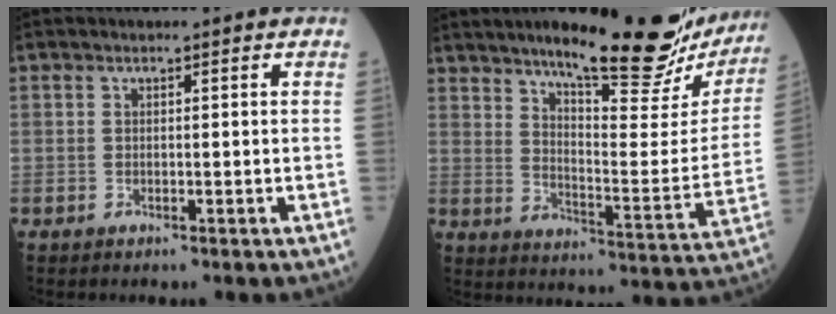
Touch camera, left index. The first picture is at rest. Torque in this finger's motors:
{"motor_torque": [1.07, -1.07, 0.69, 0.17]}